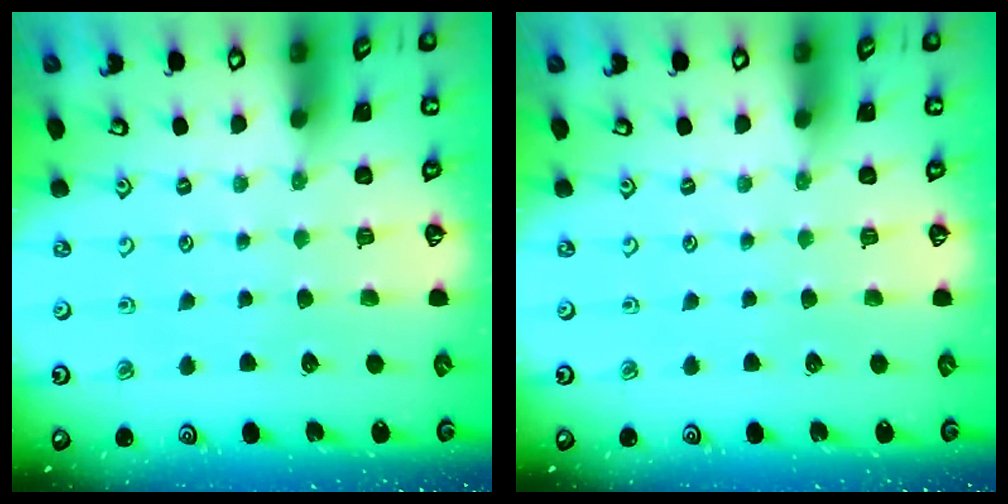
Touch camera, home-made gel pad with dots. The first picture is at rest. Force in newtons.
{"total": 0.0}